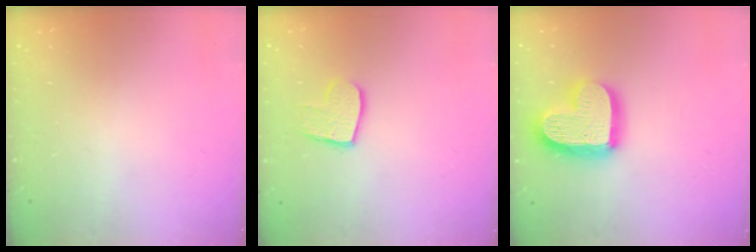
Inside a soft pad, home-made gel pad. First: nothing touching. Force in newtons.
{"total": 10.1, "press": 10.0, "slide": 0.7}
{"total": 18.6, "press": 18.6, "slide": 1.3}